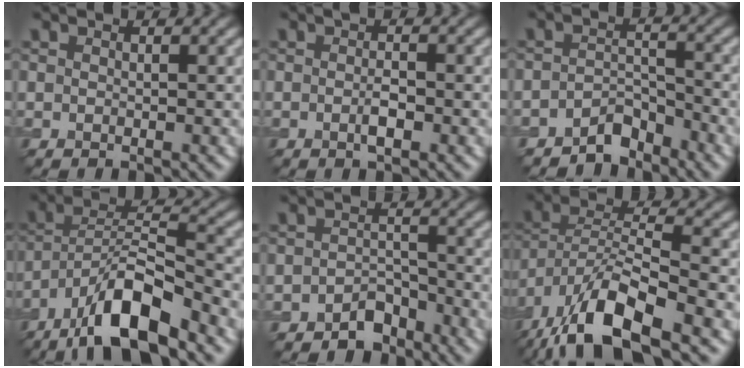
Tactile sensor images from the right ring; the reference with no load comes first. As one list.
[{"total": 1.6, "force": [-0.3, 0.3, 1.5], "torque": [-0.028, 0.001, -0.007]}, {"total": 3.3, "force": [-2.8, 1.4, 1.0], "torque": [-0.010, 0.011, -0.056]}, {"total": 10.5, "force": [-6.9, 3.0, 7.2], "torque": [-0.122, 0.019, -0.129]}, {"total": 3.1, "force": [-2.4, 1.7, 1.0], "torque": [-0.008, 0.010, -0.043]}, {"total": 12.6, "force": [-8.3, 4.0, 8.7], "torque": [-0.162, 0.001, -0.155]}]